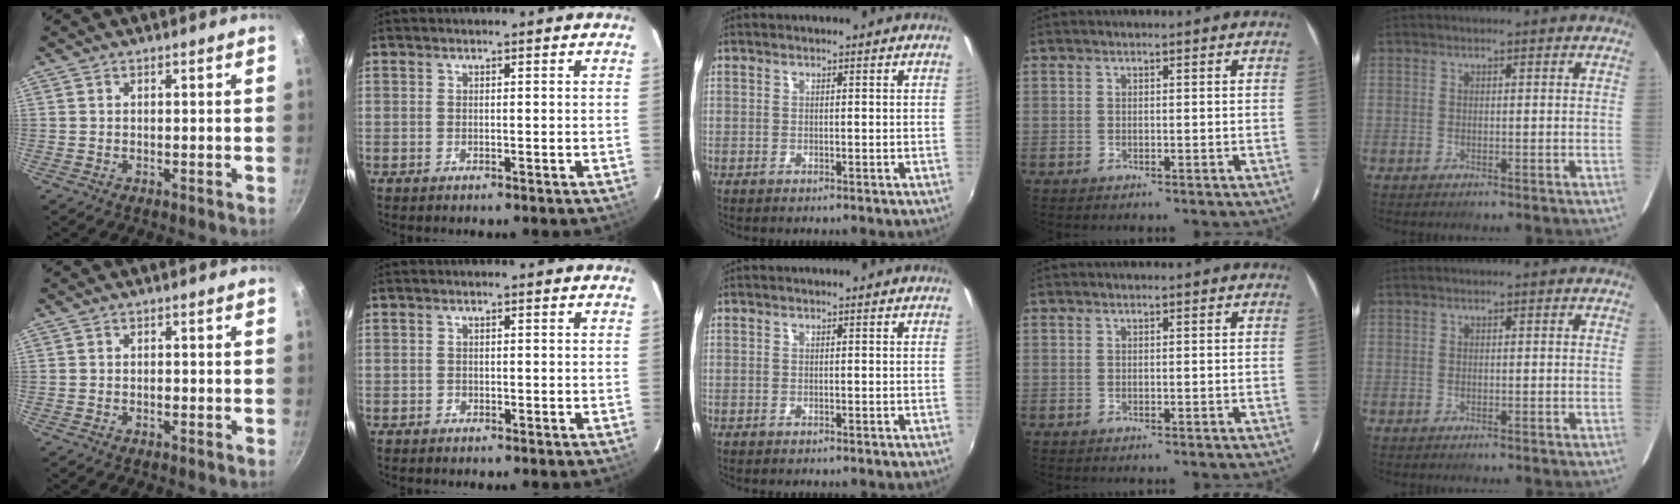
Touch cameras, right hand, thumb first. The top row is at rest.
{"thumb": {"total": 0.7, "force": [-0.2, 0.5, 0.4], "torque": [-0.005, 0.003, -0.005]}, "index": {"total": 0.6, "force": [-0.3, 0.5, 0.0], "torque": [0.001, 0.002, -0.006]}}